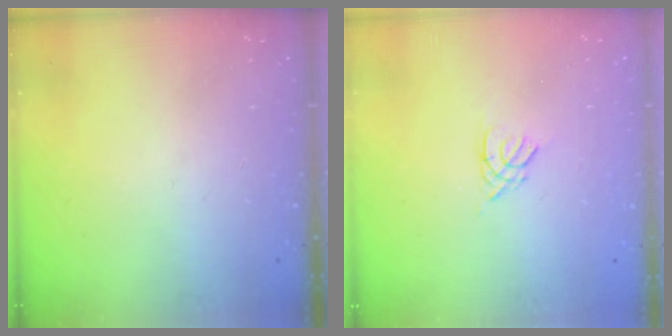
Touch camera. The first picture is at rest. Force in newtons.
{"total": 2.7, "press": 2.7, "slide": 0.5}